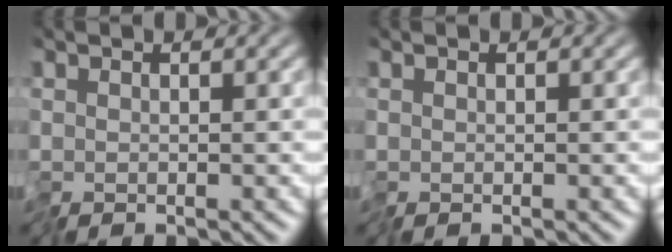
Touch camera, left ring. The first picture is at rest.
{"total": 0.0}